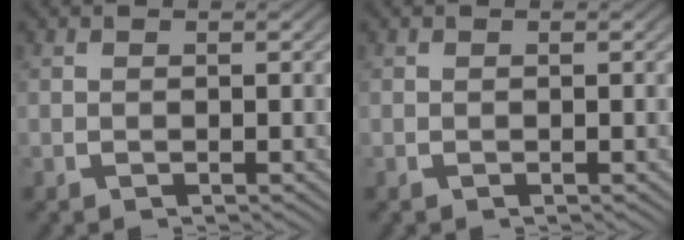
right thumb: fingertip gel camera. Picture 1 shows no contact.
{"total": 0.0}